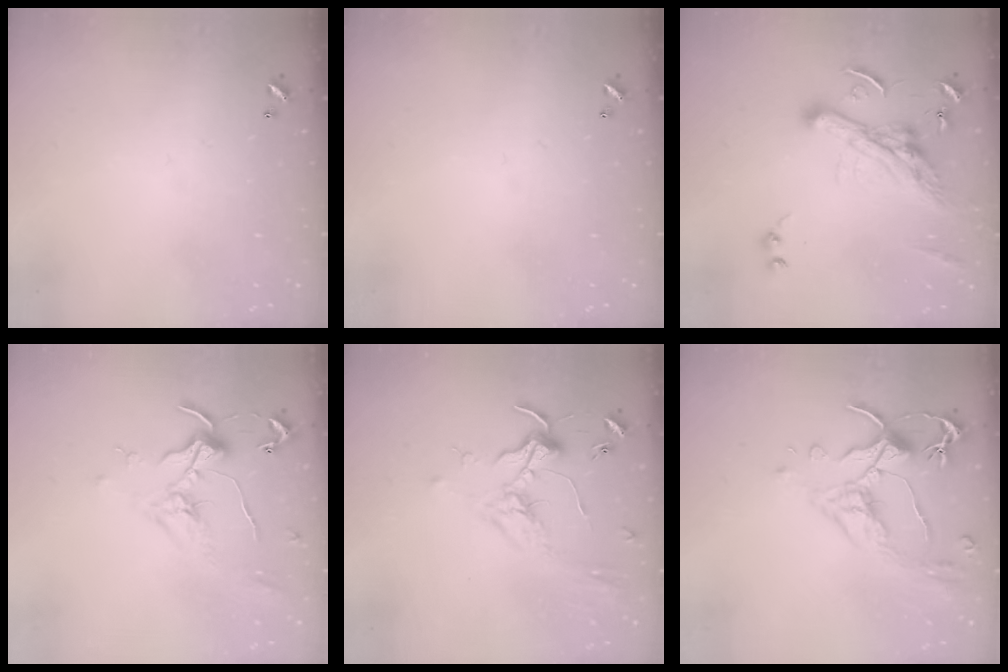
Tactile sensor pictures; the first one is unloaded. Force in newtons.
{"total": 0.0}
{"total": 6.7, "press": 6.5, "slide": 1.6}
{"total": 0.7, "press": 0.3, "slide": 0.7}
{"total": 1.7, "press": 1.5, "slide": 0.7}
{"total": 2.6, "press": 2.2, "slide": 1.3}